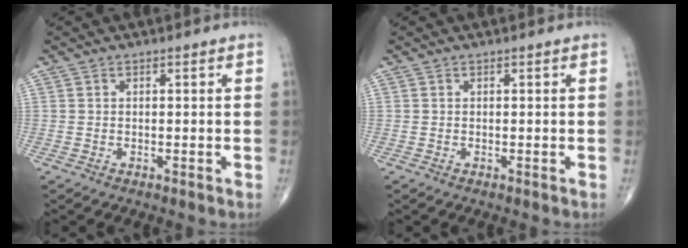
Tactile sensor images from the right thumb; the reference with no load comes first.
{"total": 0.0}